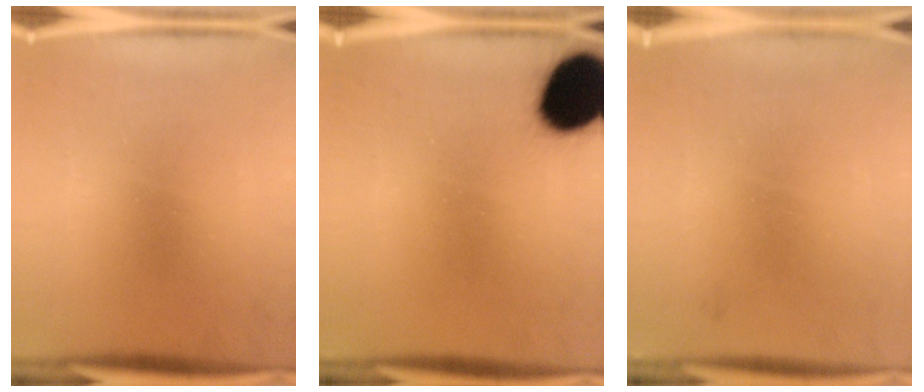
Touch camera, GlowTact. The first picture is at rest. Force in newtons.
{"total": 18.1}
{"total": 1.1}